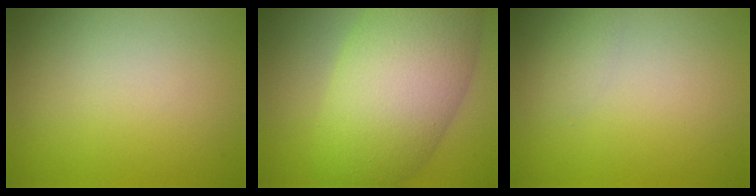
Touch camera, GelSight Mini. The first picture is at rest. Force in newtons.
{"total": 10.6, "press": 10.6, "slide": 0.3}
{"total": 0.8, "press": 0.8, "slide": 0.0}